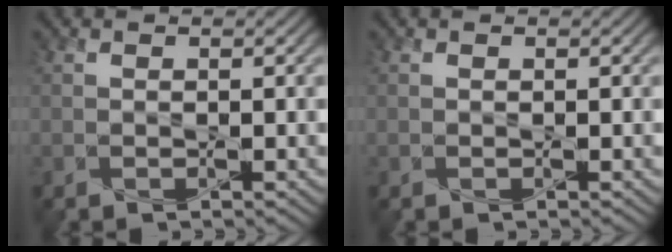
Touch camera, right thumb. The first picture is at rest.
{"total": 0.0}